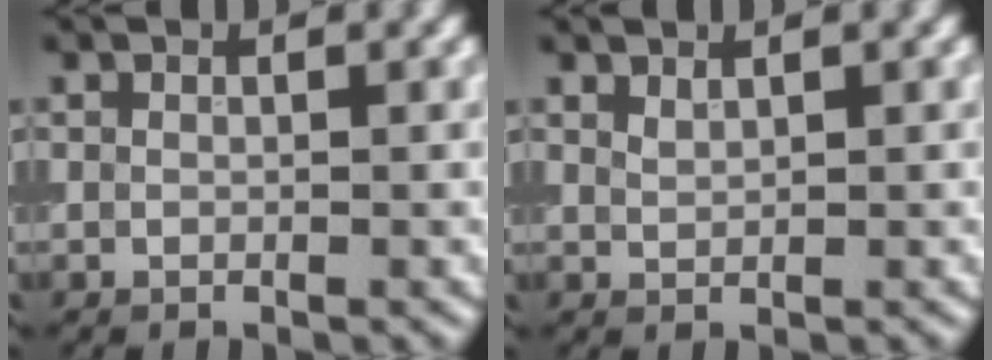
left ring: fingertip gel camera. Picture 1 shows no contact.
{"total": 0.7, "force": [0.7, -0.1, 0.1], "torque": [-0.005, 0.001, 0.019]}